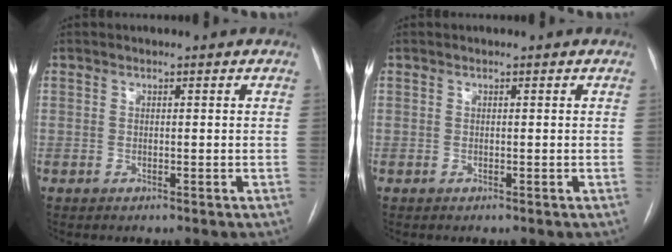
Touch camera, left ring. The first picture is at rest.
{"total": 0.0}